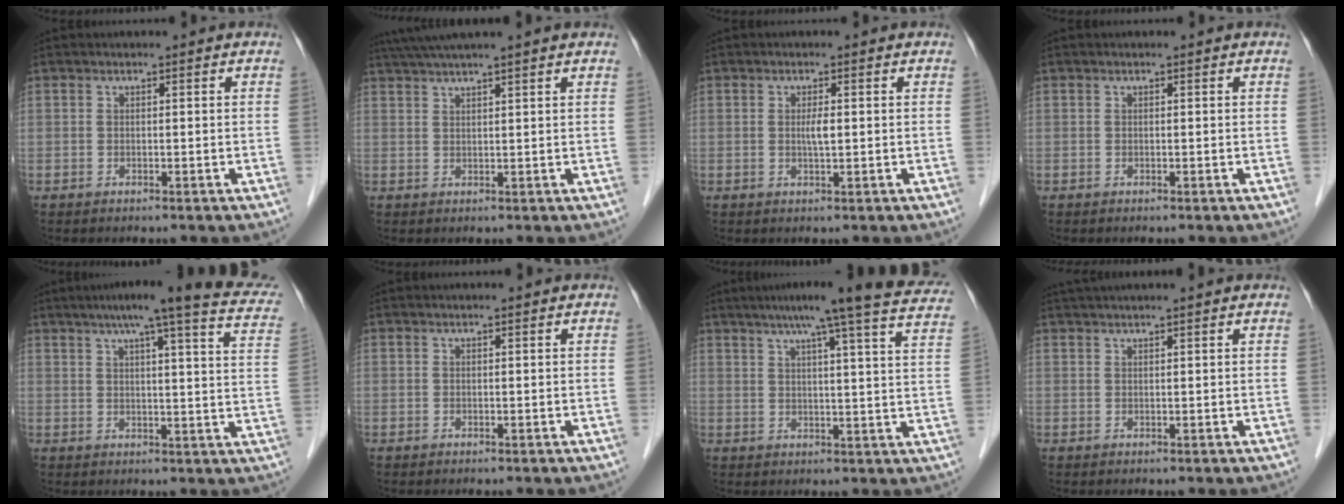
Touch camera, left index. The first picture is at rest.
{"total": 7.3, "force": [6.1, -1.0, 4.0], "torque": [-0.067, 0.040, 0.094]}
{"total": 1.8, "force": [0.1, 0.3, 1.8], "torque": [-0.036, 0.000, 0.002]}
{"total": 0.0}
{"total": 20.4, "force": [16.1, 1.4, 12.4], "torque": [-0.169, 0.002, 0.179]}
{"total": 0.0}
{"total": 21.6, "force": [18.2, -0.1, 11.7], "torque": [-0.170, -0.011, 0.213]}
{"total": 5.6, "force": [4.9, -0.6, 2.7], "torque": [-0.036, 0.040, 0.072]}